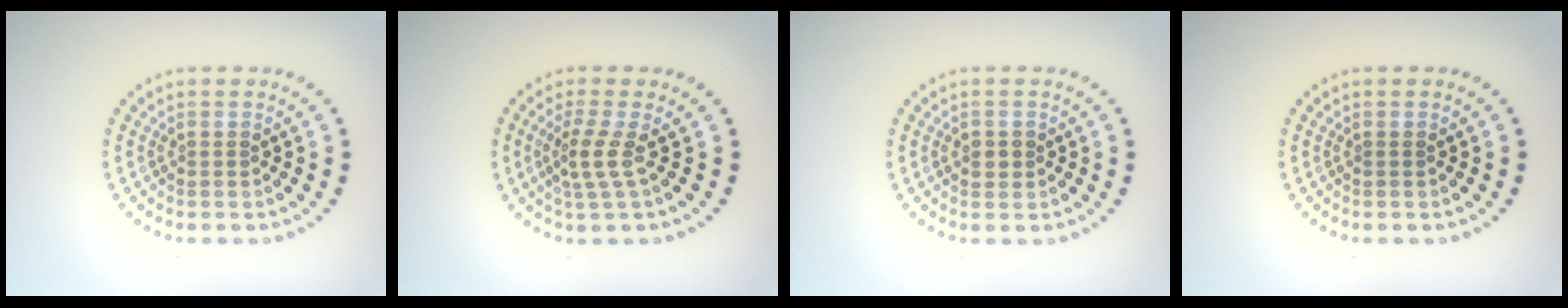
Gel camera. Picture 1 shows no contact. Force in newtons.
{"total": 2.3, "press": 1.6, "slide": 1.7}
{"total": 1.2, "press": 1.2, "slide": 0.4}
{"total": 0.0}